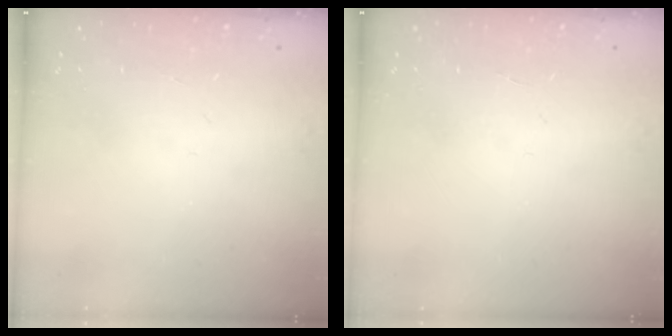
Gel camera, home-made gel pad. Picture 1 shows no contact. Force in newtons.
{"total": 0.0}